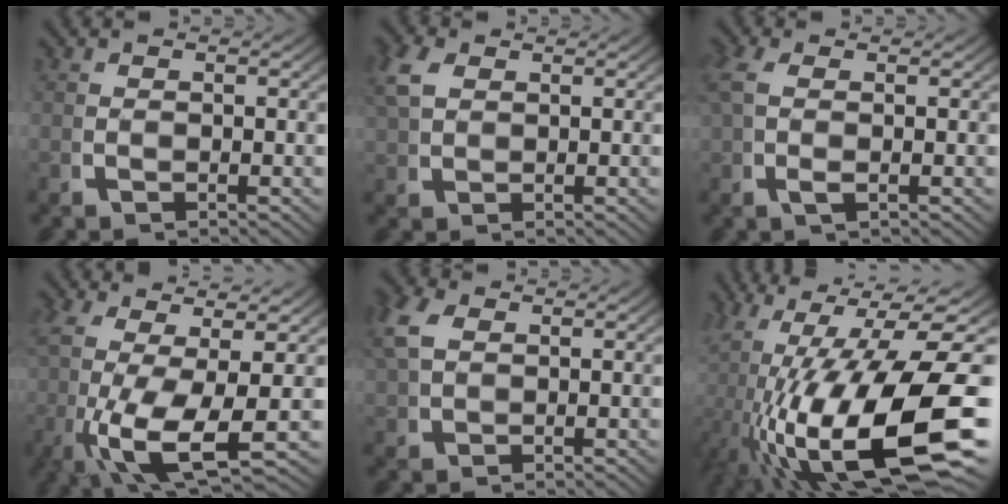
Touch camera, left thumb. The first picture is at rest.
{"total": 2.8, "force": [1.7, 1.6, 1.5], "torque": [-0.042, 0.005, 0.039]}
{"total": 2.2, "force": [0.4, 0.8, 2.0], "torque": [-0.064, -0.003, 0.013]}
{"total": 9.9, "force": [-2.1, 4.1, 8.8], "torque": [-0.195, -0.045, -0.009]}
{"total": 3.0, "force": [1.6, 1.8, 1.8], "torque": [-0.051, 0.002, 0.037]}
{"total": 19.6, "force": [-4.1, 10.9, 15.7], "torque": [-0.290, -0.068, -0.024]}